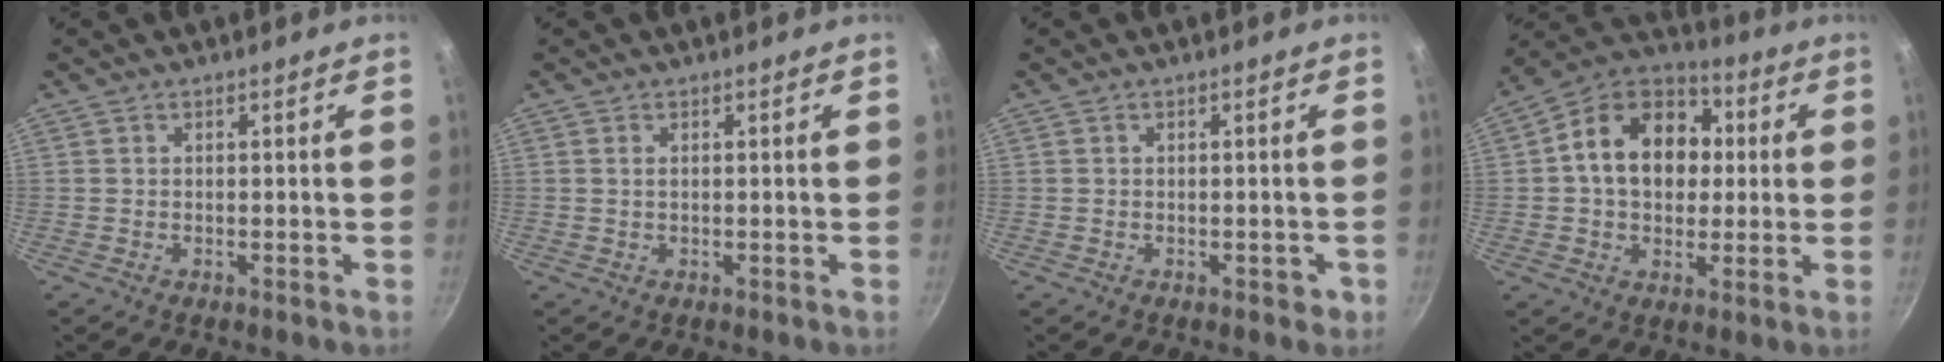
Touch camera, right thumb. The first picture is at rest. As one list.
[{"total": 0.7, "force": [0.2, 0.3, 0.6], "torque": [-0.011, 0.001, 0.003]}, {"total": 1.6, "force": [-0.5, 1.1, 1.0], "torque": [0.001, 0.010, -0.002]}, {"total": 16.9, "force": [2.2, 12.7, 10.9], "torque": [-0.150, 0.027, 0.018]}]